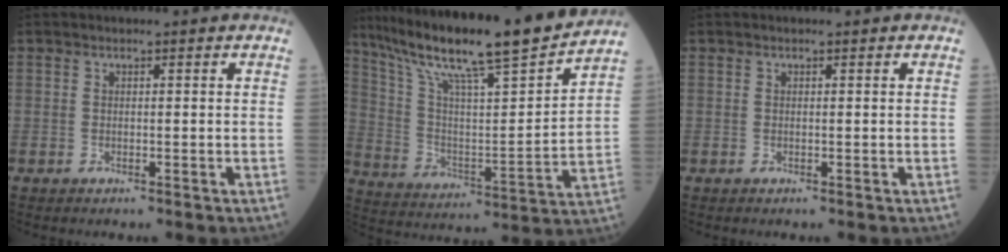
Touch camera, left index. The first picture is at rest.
{"total": 22.0, "force": [18.2, 0.1, 12.3], "torque": [-0.213, -0.003, 0.297]}
{"total": 0.0}